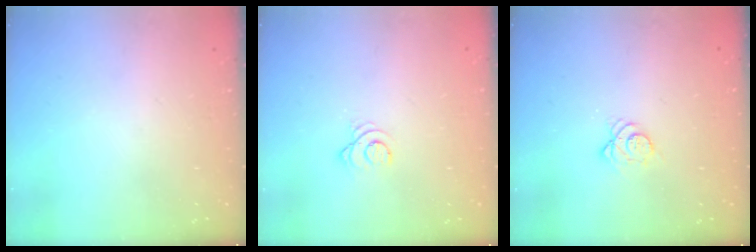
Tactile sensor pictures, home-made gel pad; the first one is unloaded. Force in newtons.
{"total": 3.1, "press": 3.1, "slide": 0.4}
{"total": 4.6, "press": 4.6, "slide": 0.4}